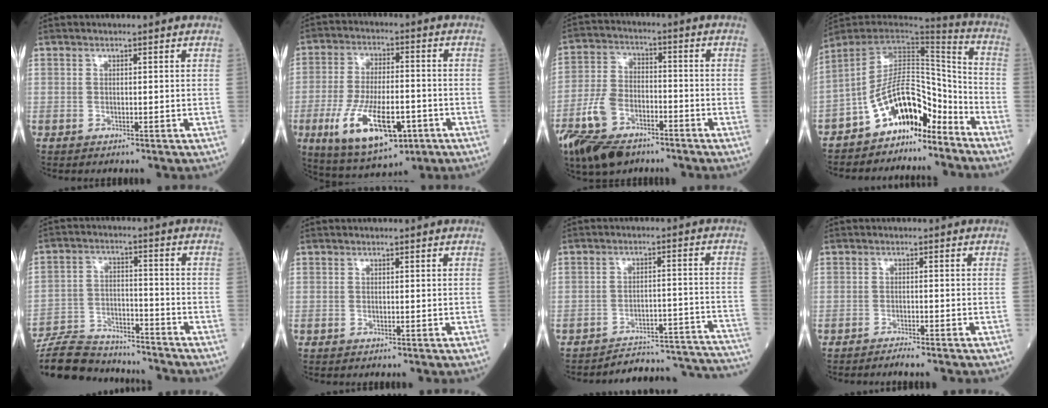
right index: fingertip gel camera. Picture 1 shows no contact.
{"total": 14.8, "force": [-5.7, 5.7, 12.3], "torque": [-0.231, -0.014, -0.087]}
{"total": 13.3, "force": [-7.8, 7.1, 8.1], "torque": [-0.176, -0.005, -0.142]}
{"total": 11.5, "force": [-8.2, 4.9, 6.4], "torque": [-0.100, 0.044, -0.148]}
{"total": 14.0, "force": [-13.4, 2.8, 3.0], "torque": [-0.053, 0.016, -0.222]}
{"total": 0.0}
{"total": 19.2, "force": [-19.1, 1.3, 1.8], "torque": [0.012, 0.033, -0.234]}
{"total": 2.2, "force": [-1.9, -0.2, 0.9], "torque": [-0.016, 0.000, -0.030]}